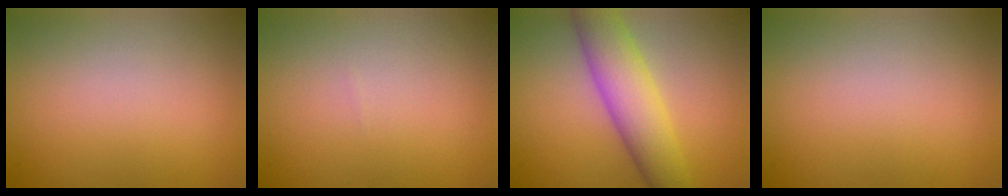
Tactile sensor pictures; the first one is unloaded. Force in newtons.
{"total": 0.0}
{"total": 6.5, "press": 6.5, "slide": 0.2}
{"total": 0.0}